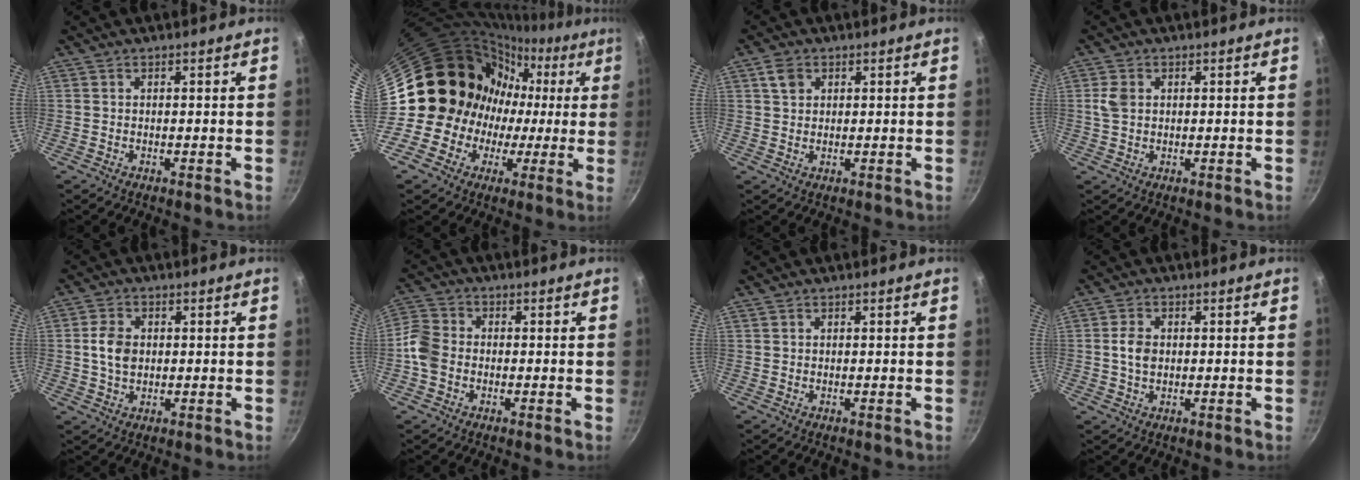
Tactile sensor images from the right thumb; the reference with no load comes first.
{"total": 19.6, "force": [0.4, 18.1, 7.7], "torque": [-0.092, 0.050, 0.008]}
{"total": 3.3, "force": [1.3, 2.5, 1.7], "torque": [-0.021, 0.000, 0.024]}
{"total": 3.4, "force": [0.6, 2.6, 2.1], "torque": [-0.038, 0.003, 0.011]}
{"total": 5.5, "force": [0.4, 4.0, 3.7], "torque": [-0.060, 0.006, 0.006]}
{"total": 6.2, "force": [-1.5, 5.0, 3.5], "torque": [-0.064, 0.016, -0.046]}
{"total": 0.0}
{"total": 3.9, "force": [0.2, 2.8, 2.7], "torque": [-0.046, 0.005, 0.002]}